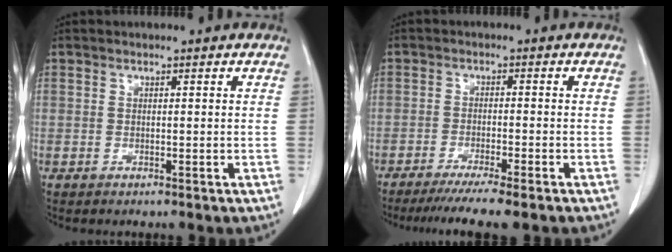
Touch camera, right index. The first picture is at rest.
{"total": 8.3, "force": [-6.8, -0.4, 4.8], "torque": [-0.060, -0.021, -0.105]}